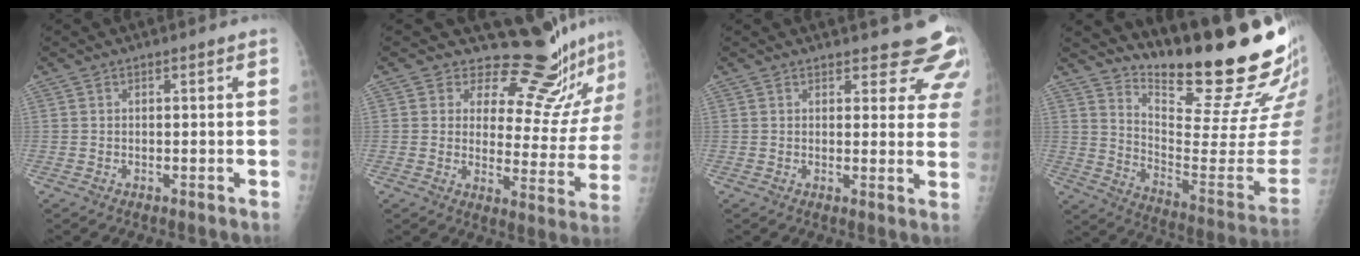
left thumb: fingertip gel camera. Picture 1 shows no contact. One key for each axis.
{"total": 15.6, "fx": 14.4, "fy": 4.0, "fz": 4.6, "tx": -0.018, "ty": -0.131, "tz": 0.176}
{"total": 9.7, "fx": 8.7, "fy": 3.7, "fz": 2.3, "tx": 0.024, "ty": -0.048, "tz": 0.074}
{"total": 24.1, "fx": 20.4, "fy": 3.3, "fz": 12.4, "tx": -0.157, "ty": -0.173, "tz": 0.297}